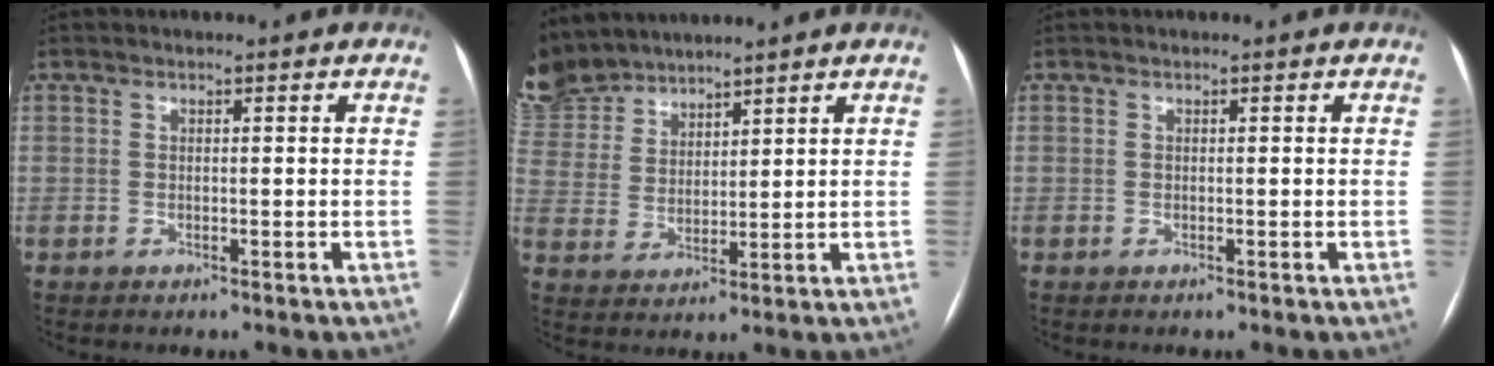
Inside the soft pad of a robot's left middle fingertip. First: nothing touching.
{"total": 10.2, "force": [9.8, 2.1, 1.9], "torque": [-0.069, 0.001, 0.217]}
{"total": 0.0}